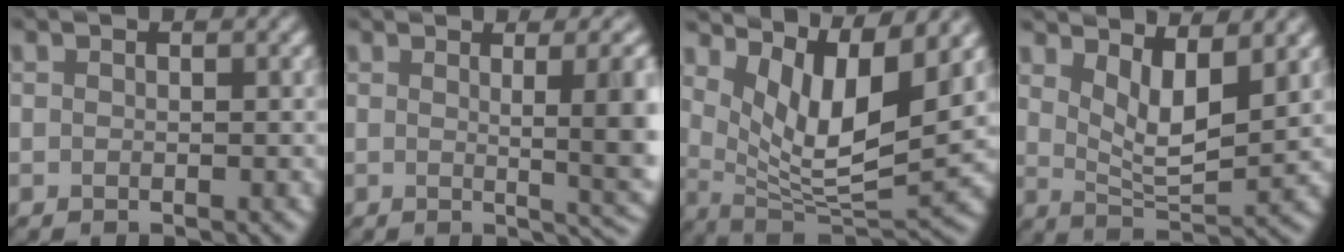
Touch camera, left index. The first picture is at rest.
{"total": 8.0, "force": [1.4, 2.6, 7.4], "torque": [-0.071, 0.004, 0.022]}
{"total": 8.5, "force": [3.8, 2.6, 7.2], "torque": [-0.137, -0.012, 0.071]}
{"total": 4.7, "force": [2.4, 1.6, 3.8], "torque": [-0.075, -0.016, 0.041]}